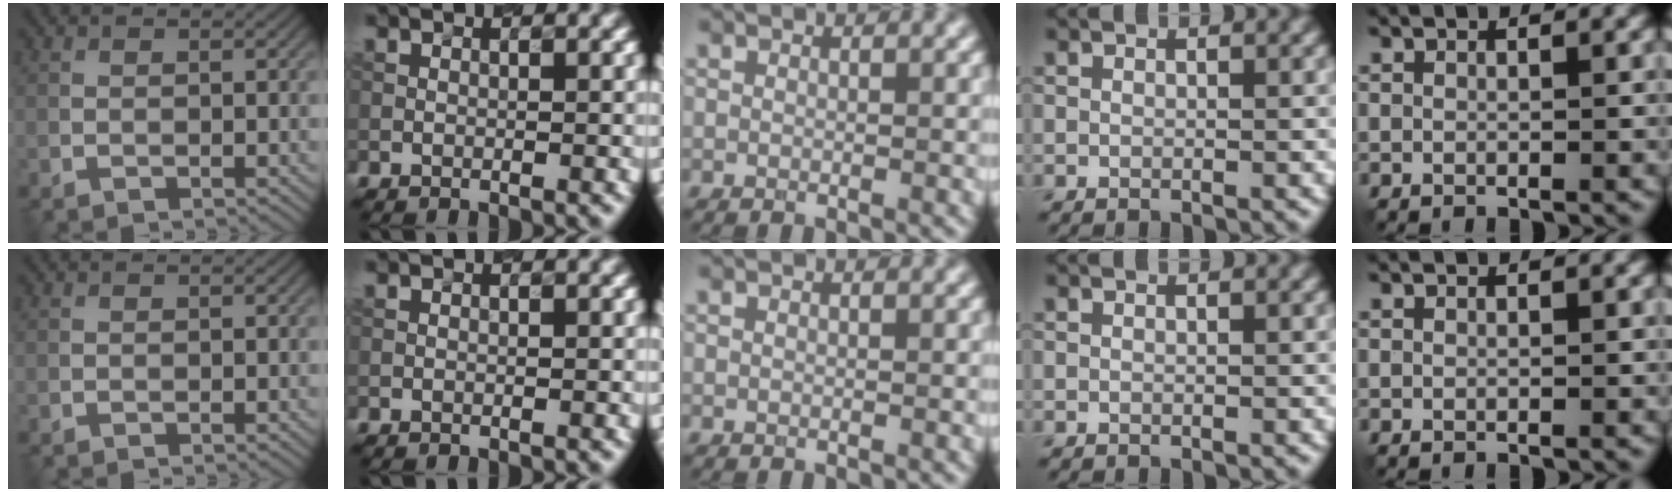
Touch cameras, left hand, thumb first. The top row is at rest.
{}